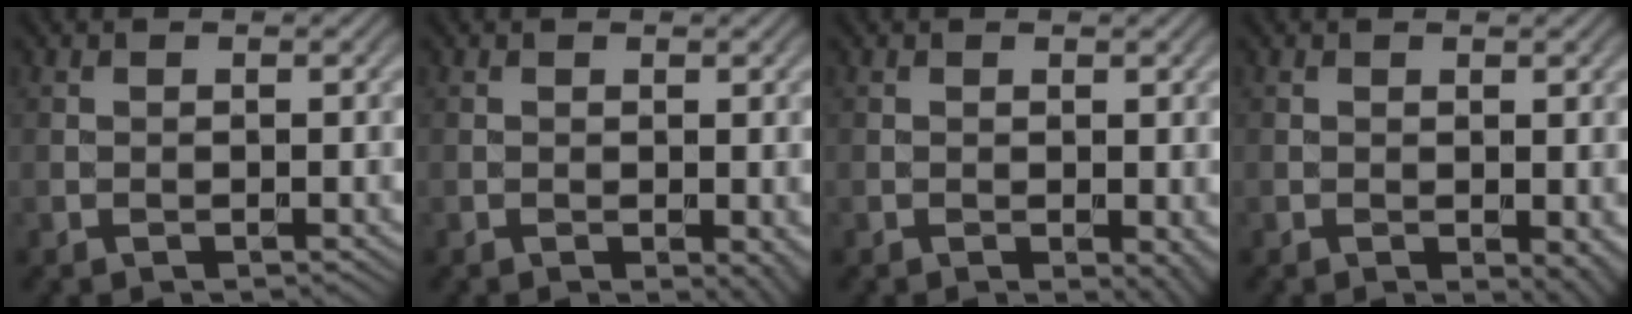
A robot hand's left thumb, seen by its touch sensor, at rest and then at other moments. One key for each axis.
{"total": 1.4, "fx": -0.4, "fy": 0.6, "fz": 1.2, "tx": -0.011, "ty": -0.005, "tz": -0.003}
{"total": 1.7, "fx": -0.4, "fy": 0.8, "fz": 1.4, "tx": -0.012, "ty": -0.006, "tz": -0.003}
{"total": 2.2, "fx": -0.7, "fy": 1.1, "fz": 1.8, "tx": -0.018, "ty": -0.006, "tz": -0.006}